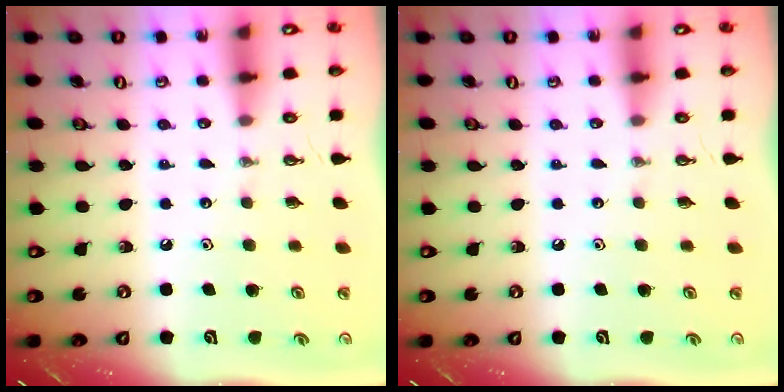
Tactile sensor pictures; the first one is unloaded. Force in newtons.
{"total": 0.0}